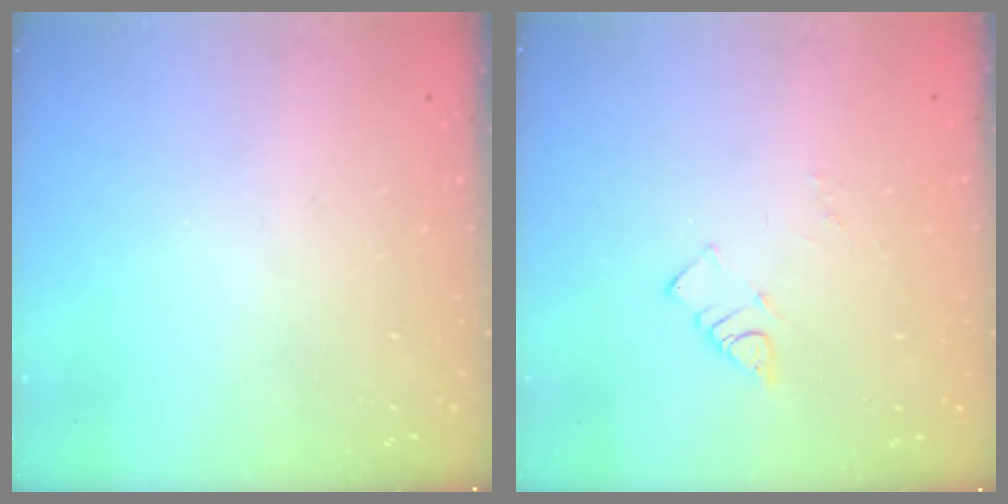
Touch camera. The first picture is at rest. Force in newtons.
{"total": 3.6, "press": 3.6, "slide": 0.5}